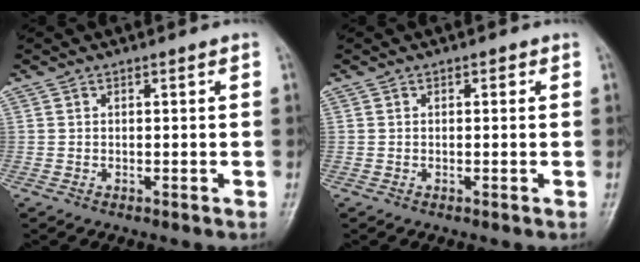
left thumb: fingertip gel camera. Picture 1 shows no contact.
{"total": 0.6, "force": [0.2, 0.5, 0.3], "torque": [0.003, 0.001, -0.001]}